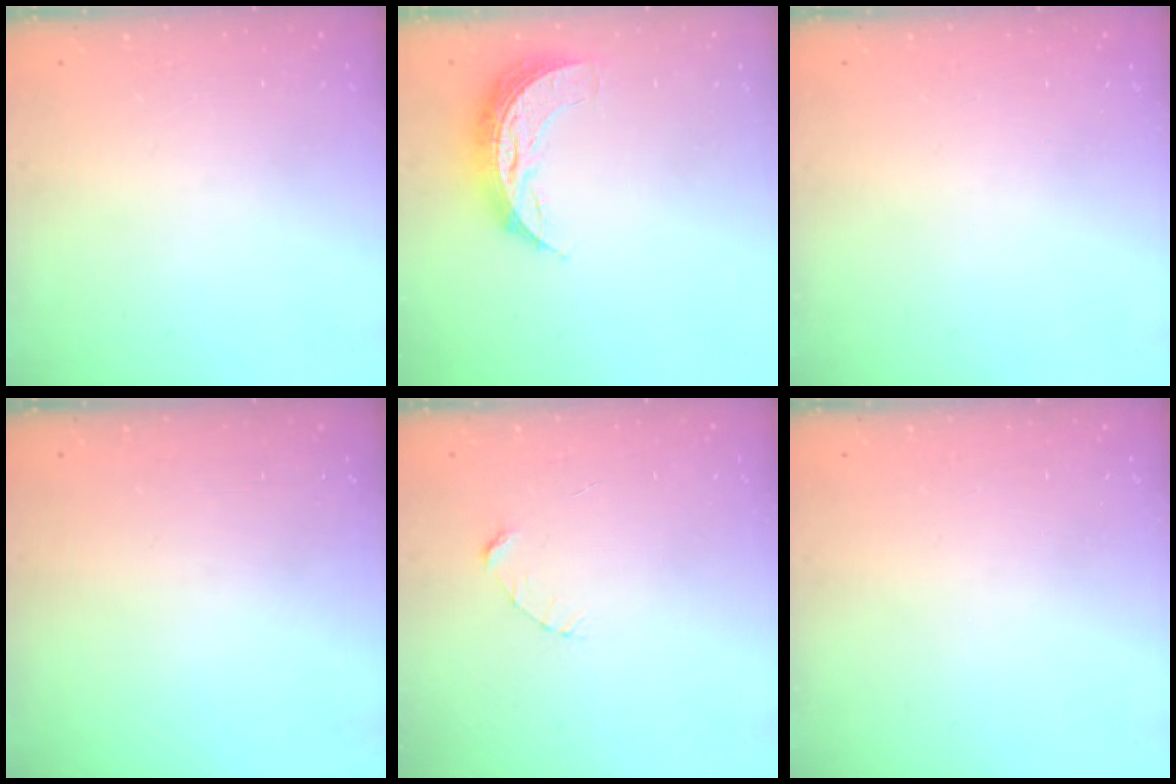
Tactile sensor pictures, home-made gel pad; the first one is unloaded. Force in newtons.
{"total": 9.0, "press": 9.0, "slide": 0.6}
{"total": 0.0}
{"total": 0.0}
{"total": 2.7, "press": 2.7, "slide": 0.3}
{"total": 0.0}